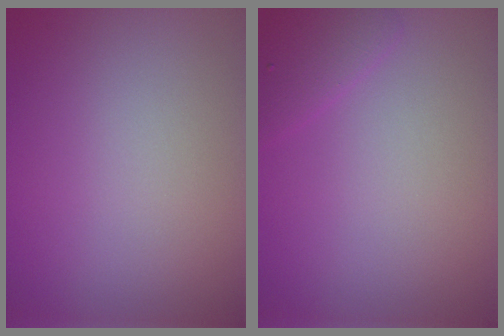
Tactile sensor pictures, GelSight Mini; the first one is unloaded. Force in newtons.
{"total": 1.6, "press": 1.6, "slide": 0.1}